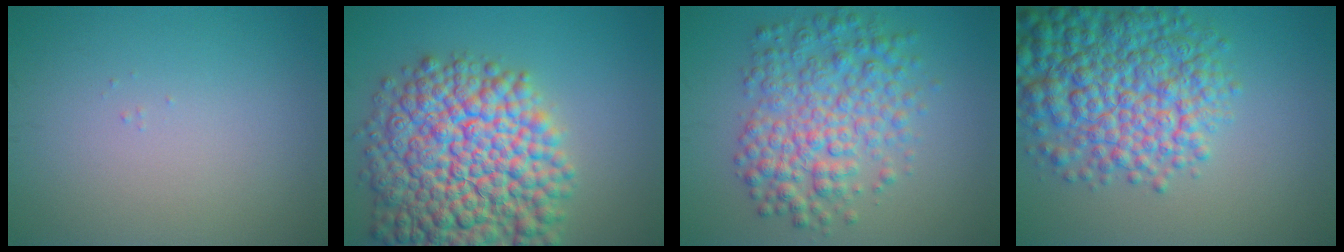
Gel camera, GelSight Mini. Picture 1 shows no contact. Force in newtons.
{"total": 14.7, "press": 14.7, "slide": 0.6}
{"total": 6.5, "press": 6.5, "slide": 0.1}
{"total": 9.7, "press": 9.7, "slide": 0.3}